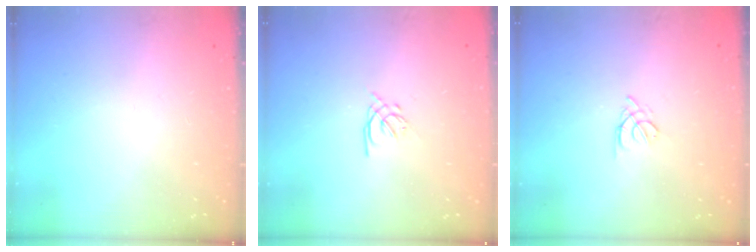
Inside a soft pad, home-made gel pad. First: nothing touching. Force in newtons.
{"total": 1.6, "press": 1.5, "slide": 0.5}
{"total": 3.0, "press": 2.9, "slide": 0.7}